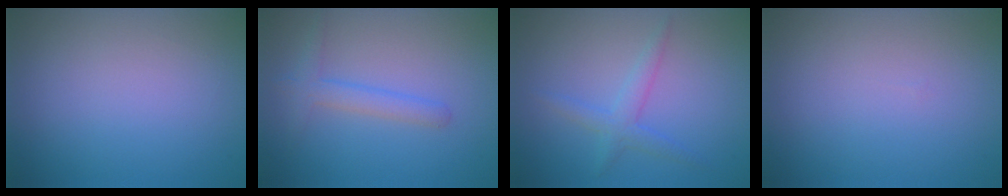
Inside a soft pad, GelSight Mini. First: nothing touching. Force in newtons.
{"total": 2.1, "press": 2.1, "slide": 0.1}
{"total": 2.0, "press": 2.0, "slide": 0.1}
{"total": 0.0}